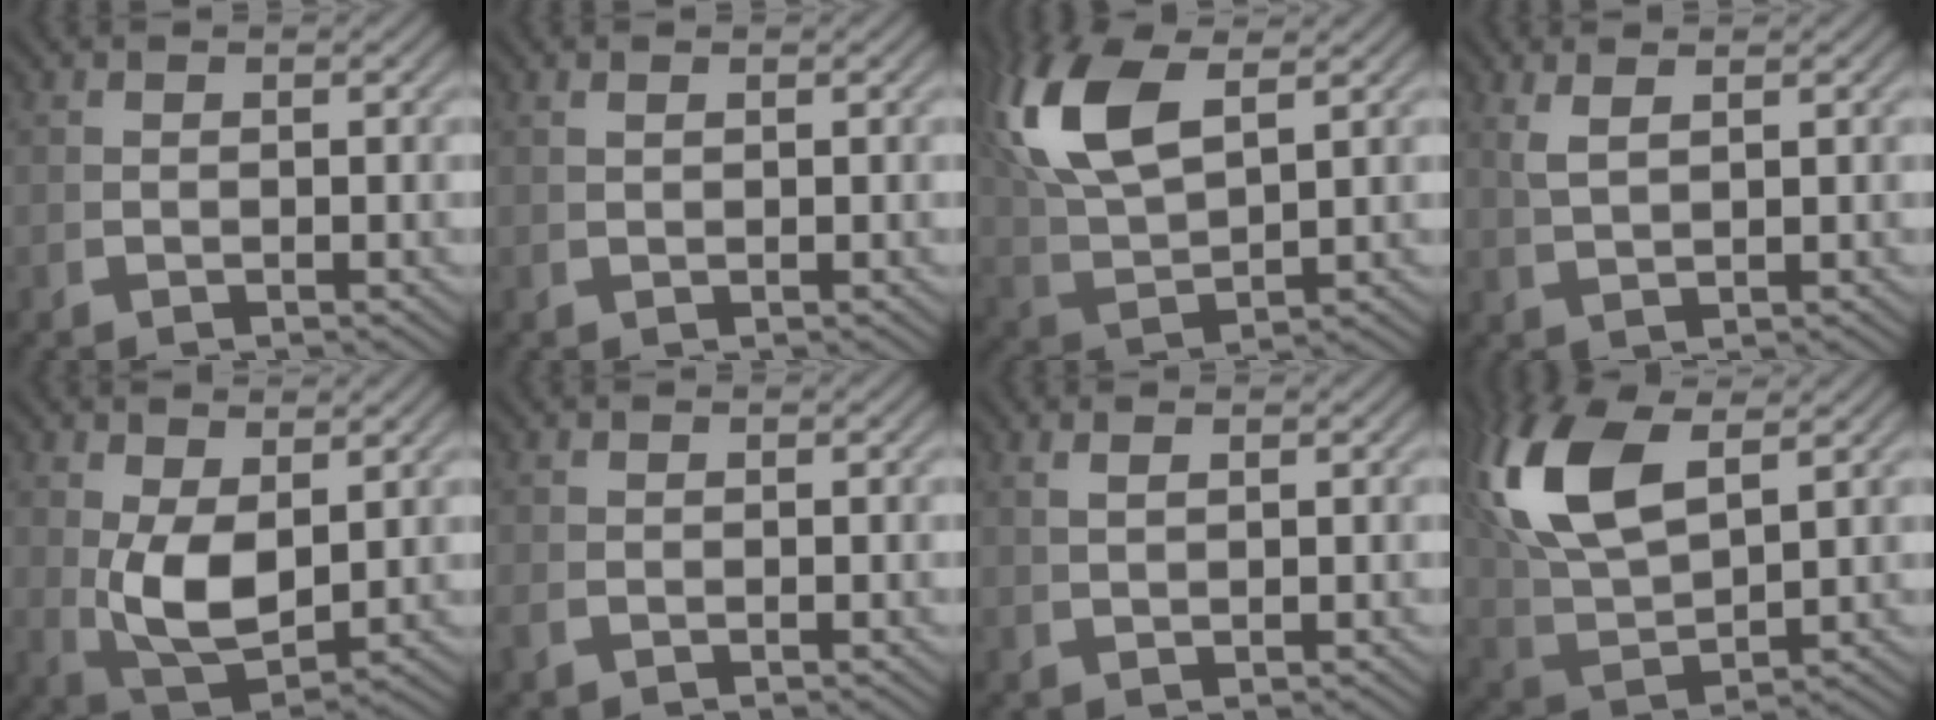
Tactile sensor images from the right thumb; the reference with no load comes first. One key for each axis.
{"total": 0.6, "fx": 0.5, "fy": -0.3, "fz": 0.1, "tx": -0.004, "ty": 0.001, "tz": 0.014}
{"total": 8.2, "fx": 3.1, "fy": 4.3, "fz": 6.3, "tx": -0.160, "ty": -0.005, "tz": 0.071}
{"total": 2.2, "fx": 1.7, "fy": -0.2, "fz": 1.3, "tx": -0.026, "ty": 0.005, "tz": 0.044}
{"total": 7.0, "fx": 0.4, "fy": 4.2, "fz": 5.6, "tx": -0.139, "ty": -0.042, "tz": 0.035}
{"total": 0.6, "fx": -0.1, "fy": 0.5, "fz": 0.3, "tx": -0.014, "ty": -0.003, "tz": -0.001}
{"total": 1.2, "fx": 1.0, "fy": -0.5, "fz": 0.5, "tx": -0.009, "ty": 0.007, "tz": 0.026}
{"total": 9.3, "fx": 3.0, "fy": 5.1, "fz": 7.2, "tx": -0.184, "ty": -0.007, "tz": 0.069}